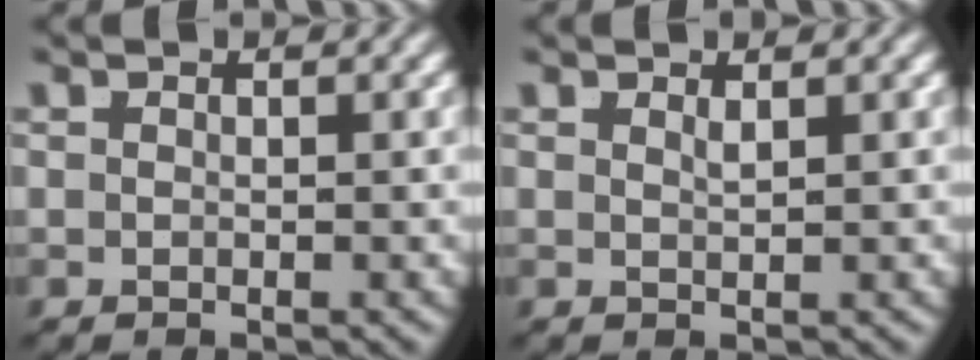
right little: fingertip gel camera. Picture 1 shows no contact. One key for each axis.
{"total": 1.0, "fx": 0.5, "fy": -0.9, "fz": 0.2, "tx": 0.002, "ty": -0.006, "tz": 0.015}